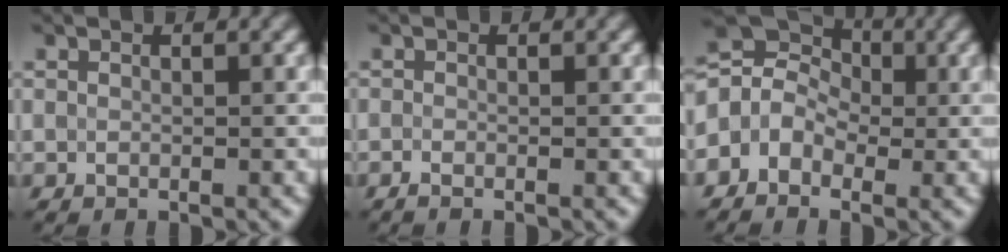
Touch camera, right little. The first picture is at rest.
{"total": 0.8, "force": [-0.6, 0.2, 0.5], "torque": [-0.008, -0.004, -0.014]}
{"total": 5.1, "force": [-0.6, 4.3, 2.7], "torque": [-0.042, 0.024, -0.026]}